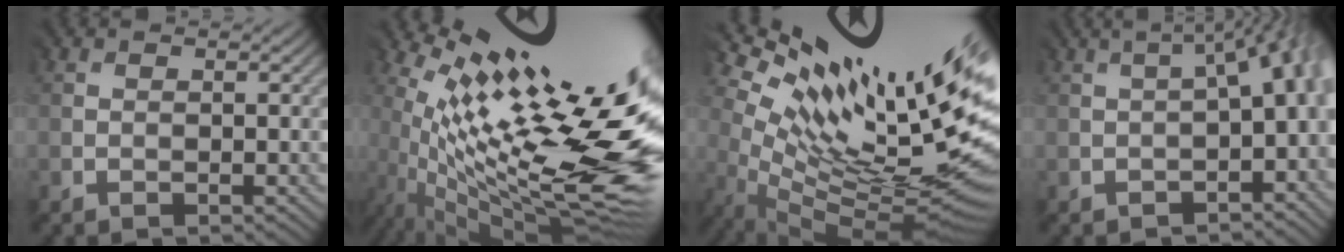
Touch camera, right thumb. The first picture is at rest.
{"total": 16.2, "force": [1.5, 4.0, 15.6], "torque": [-0.239, -0.001, 0.045]}
{"total": 16.2, "force": [6.5, 5.2, 13.8], "torque": [-0.196, 0.001, 0.144]}
{"total": 6.1, "force": [-2.0, 2.2, 5.4], "torque": [-0.048, -0.001, -0.022]}